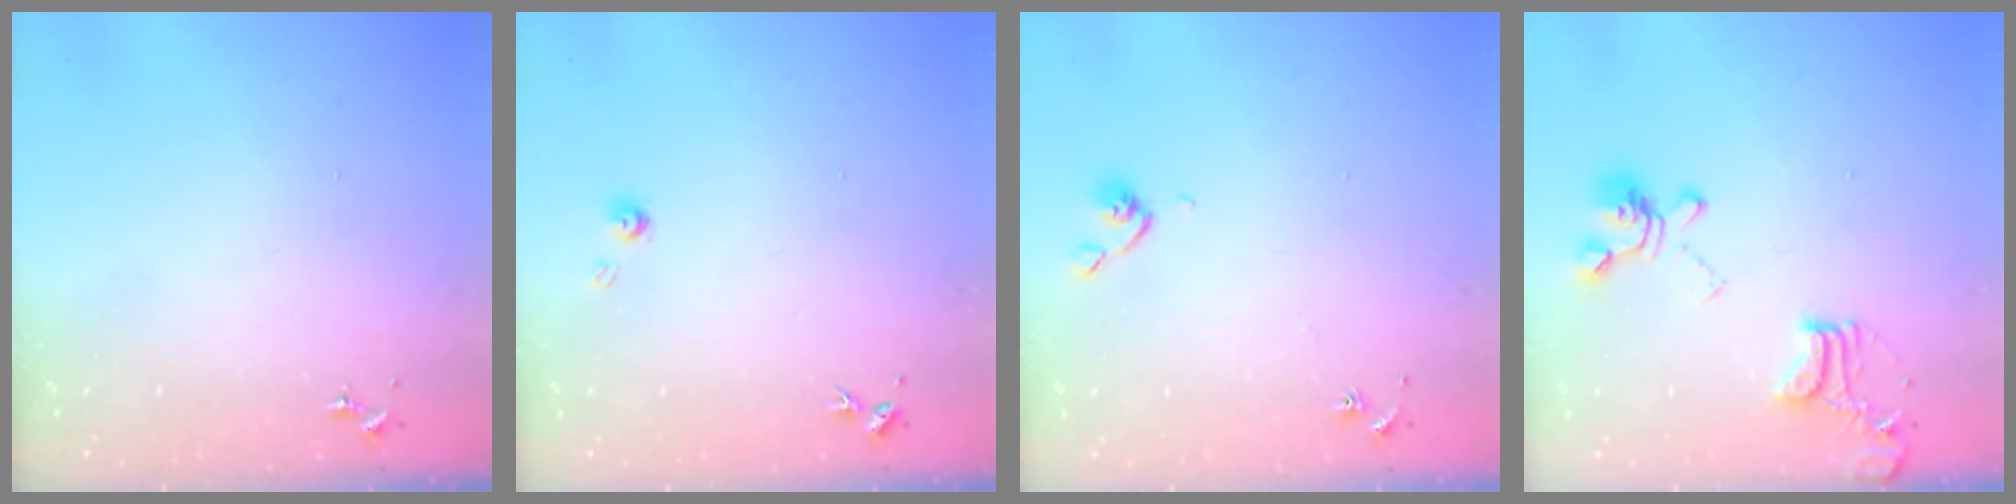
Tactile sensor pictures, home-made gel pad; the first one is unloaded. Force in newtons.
{"total": 4.3, "press": 4.3, "slide": 0.3}
{"total": 5.9, "press": 5.8, "slide": 0.8}
{"total": 17.3, "press": 17.2, "slide": 1.8}